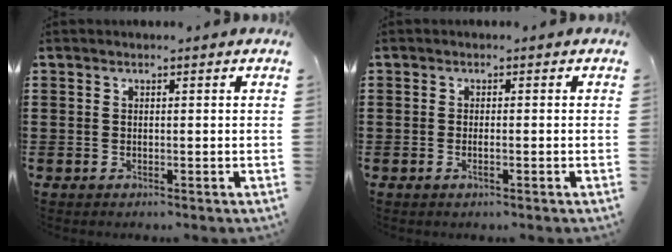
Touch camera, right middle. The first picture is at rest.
{"total": 0.8, "force": [-0.4, 0.1, 0.7], "torque": [-0.013, -0.003, -0.007]}